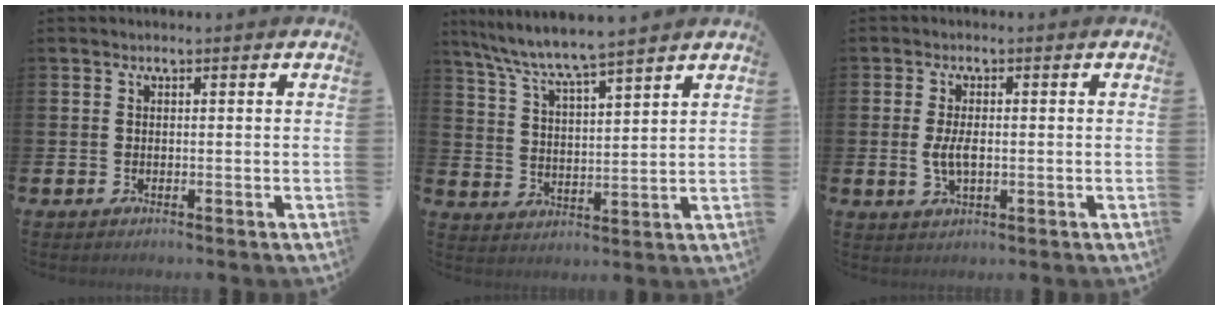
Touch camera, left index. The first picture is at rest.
{"total": 6.9, "force": [6.6, -0.2, 1.9], "torque": [-0.063, -0.035, 0.116]}
{"total": 3.2, "force": [-0.7, 1.5, 2.8], "torque": [-0.055, 0.002, -0.018]}